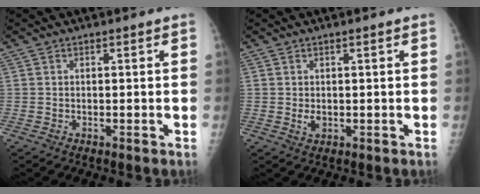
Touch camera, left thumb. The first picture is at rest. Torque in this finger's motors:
{"motor_torque": [0.35, 0.53, 0.38, -0.21, 0.00]}